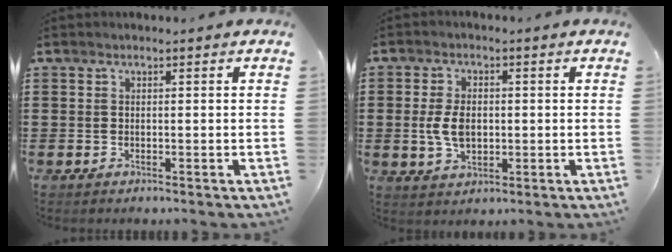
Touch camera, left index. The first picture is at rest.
{"total": 5.5, "force": [0.0, 3.3, 4.4], "torque": [-0.092, 0.002, -0.005]}